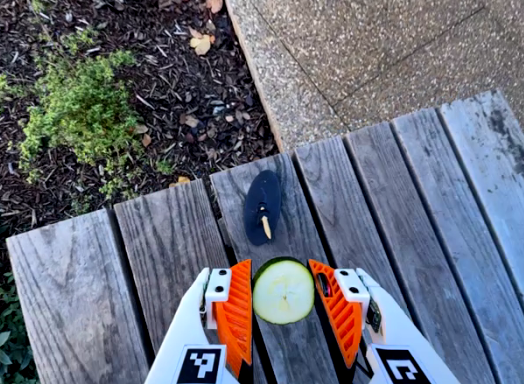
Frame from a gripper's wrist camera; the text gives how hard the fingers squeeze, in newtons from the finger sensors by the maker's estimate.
{"total": 5.9, "left": 6.0, "right": 5.9}